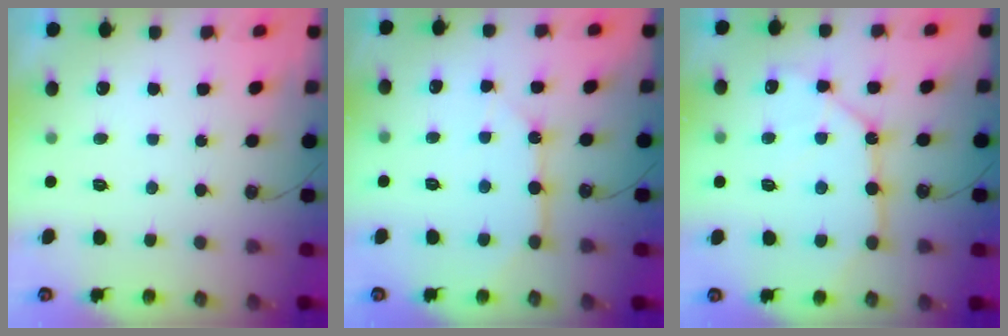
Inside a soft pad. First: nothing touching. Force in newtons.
{"total": 9.7, "press": 9.6, "slide": 1.2}
{"total": 12.3, "press": 12.2, "slide": 1.3}